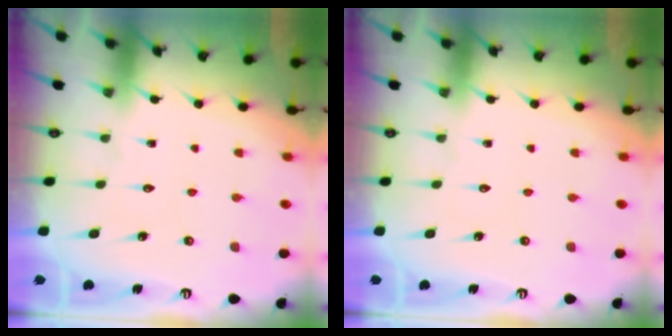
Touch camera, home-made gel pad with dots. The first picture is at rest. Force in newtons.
{"total": 0.0}